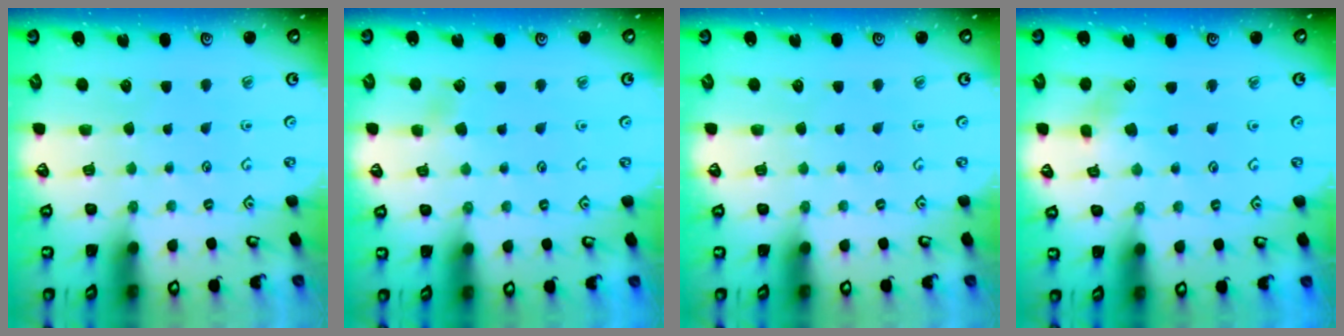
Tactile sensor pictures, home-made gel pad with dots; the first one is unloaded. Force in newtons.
{"total": 2.9, "press": 2.8, "slide": 0.3}
{"total": 0.0}
{"total": 3.0, "press": 2.9, "slide": 0.3}